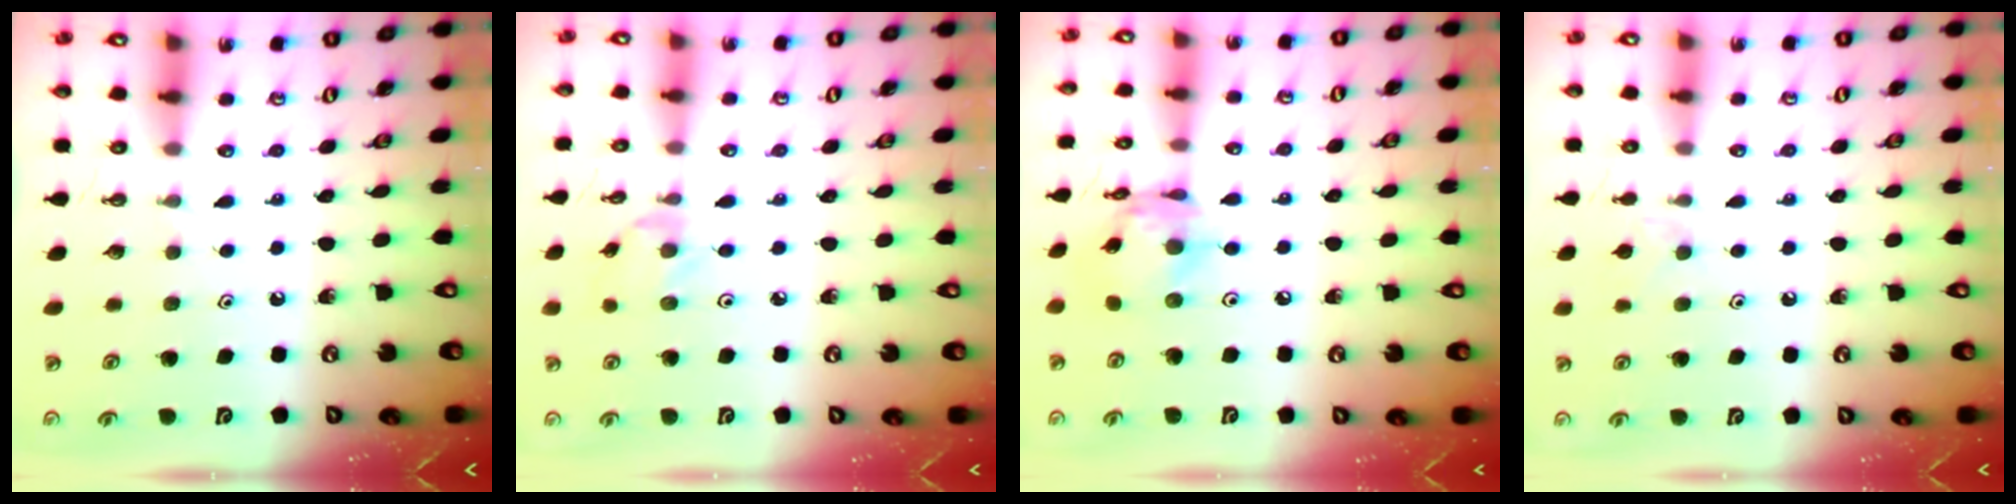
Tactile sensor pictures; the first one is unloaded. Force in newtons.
{"total": 3.0, "press": 2.9, "slide": 0.4}
{"total": 11.6, "press": 11.6, "slide": 1.0}
{"total": 3.8, "press": 3.7, "slide": 0.6}